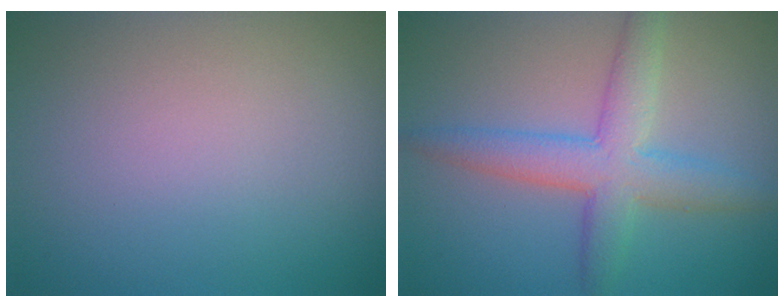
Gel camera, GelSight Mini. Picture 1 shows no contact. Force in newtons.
{"total": 5.2, "press": 5.2, "slide": 0.2}